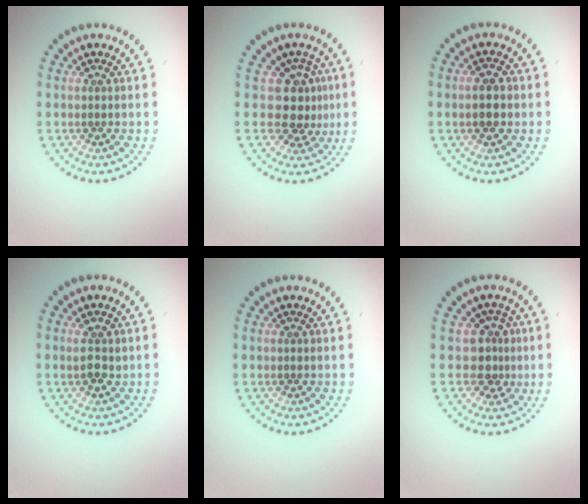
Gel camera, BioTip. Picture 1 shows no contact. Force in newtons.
{"total": 3.2, "press": 2.5, "slide": 2.1}
{"total": 2.4, "press": 2.4, "slide": 0.3}
{"total": 1.9, "press": 1.8, "slide": 0.5}
{"total": 0.0}
{"total": 2.6, "press": 1.9, "slide": 1.9}